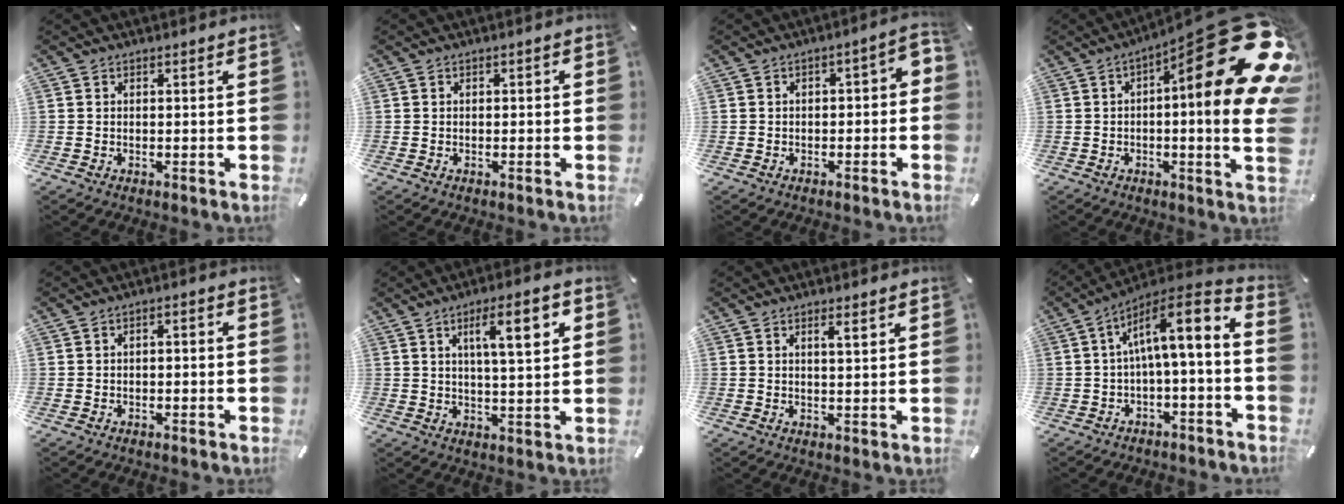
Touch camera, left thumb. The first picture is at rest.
{"total": 0.6, "force": [-0.2, 0.4, 0.3], "torque": [-0.005, 0.002, -0.005]}
{"total": 3.6, "force": [-1.8, 2.0, 2.4], "torque": [-0.040, 0.019, -0.036]}
{"total": 29.1, "force": [9.3, 7.3, 26.6], "torque": [-0.327, -0.100, 0.167]}
{"total": 1.9, "force": [-1.4, 0.7, 1.0], "torque": [-0.018, 0.008, -0.029]}
{"total": 11.6, "force": [4.4, 2.7, 10.3], "torque": [-0.166, -0.006, 0.063]}
{"total": 2.9, "force": [1.4, 0.4, 2.5], "torque": [-0.043, -0.002, 0.021]}
{"total": 10.7, "force": [1.2, 2.3, 10.4], "torque": [-0.167, -0.016, 0.015]}